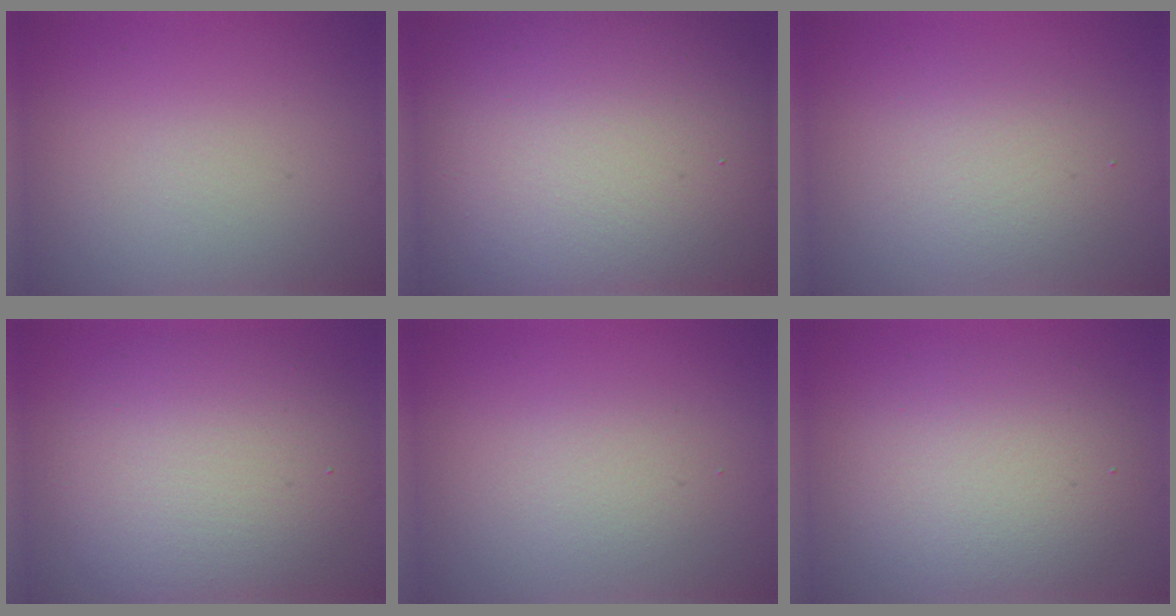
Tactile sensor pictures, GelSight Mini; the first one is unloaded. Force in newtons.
{"total": 18.4, "press": 18.4, "slide": 1.2}
{"total": 2.9, "press": 2.9, "slide": 0.1}
{"total": 8.3, "press": 8.2, "slide": 0.5}
{"total": 1.7, "press": 1.7, "slide": 0.1}
{"total": 5.4, "press": 5.3, "slide": 0.5}